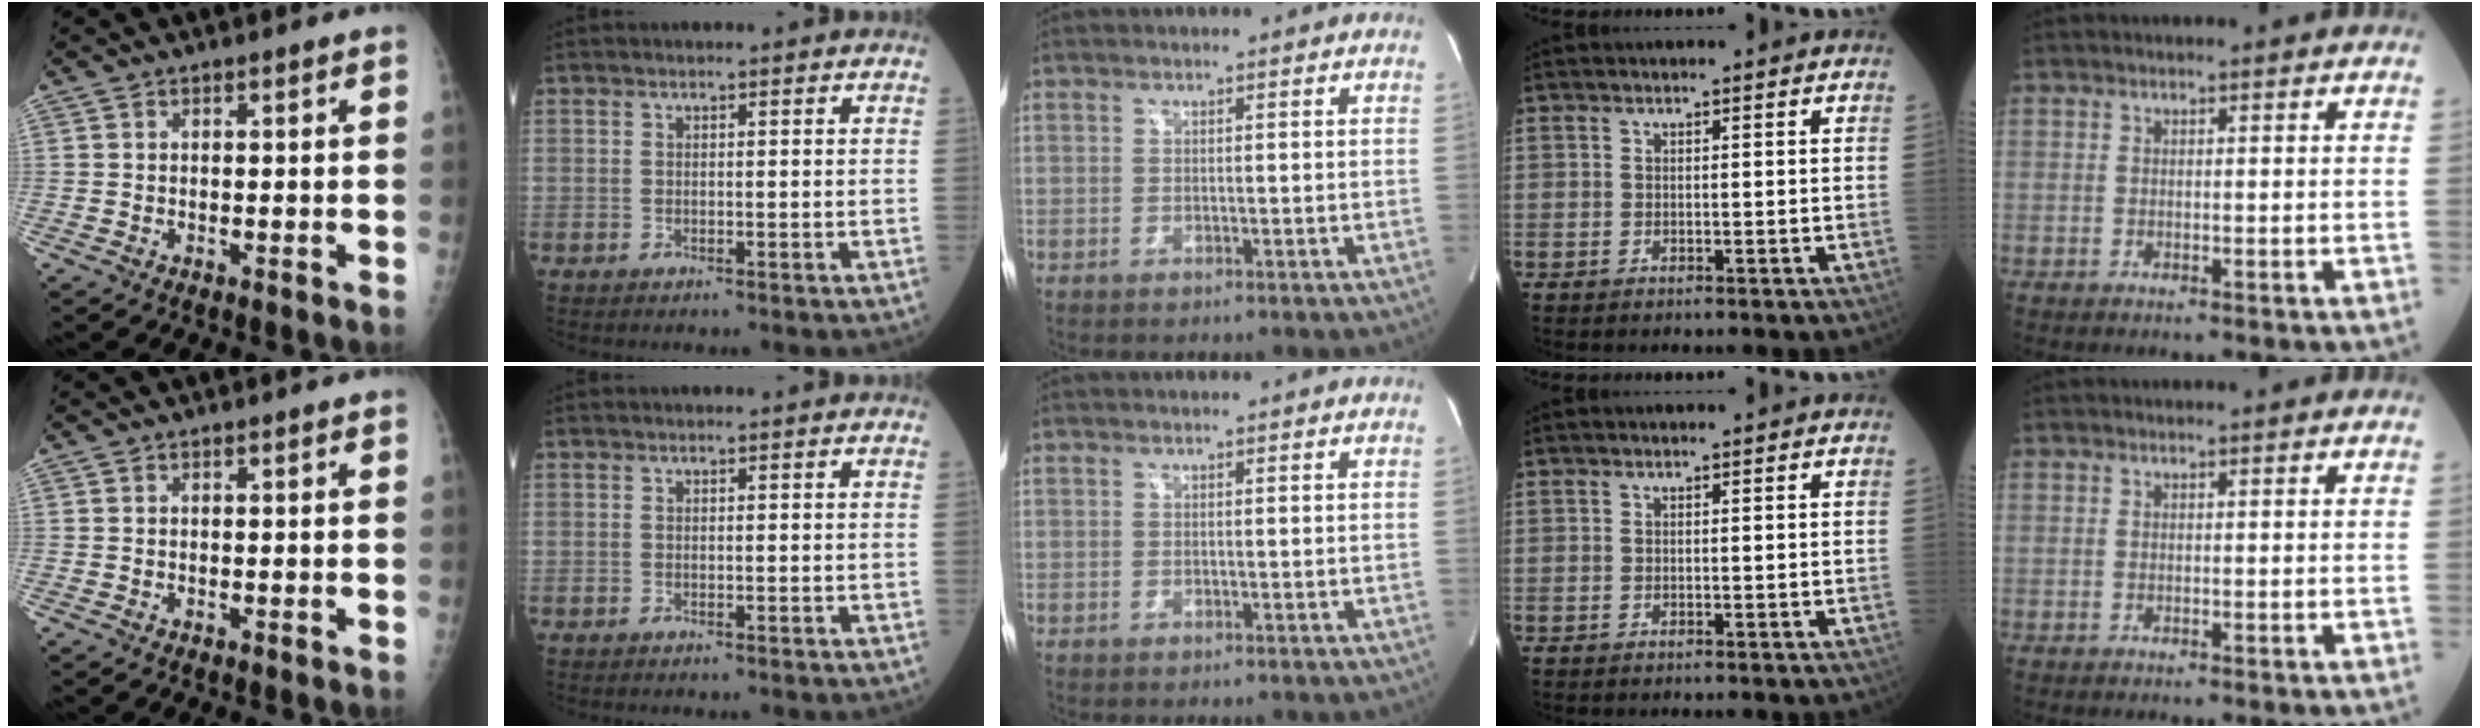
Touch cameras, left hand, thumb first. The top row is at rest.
{}